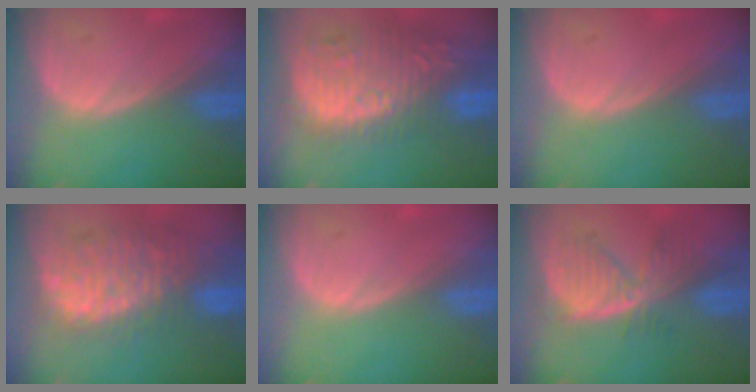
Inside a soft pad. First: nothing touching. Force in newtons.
{"total": 12.9, "press": 11.7, "slide": 5.4}
{"total": 0.0}
{"total": 11.0, "press": 10.2, "slide": 4.1}
{"total": 0.0}
{"total": 6.8, "press": 6.3, "slide": 2.6}